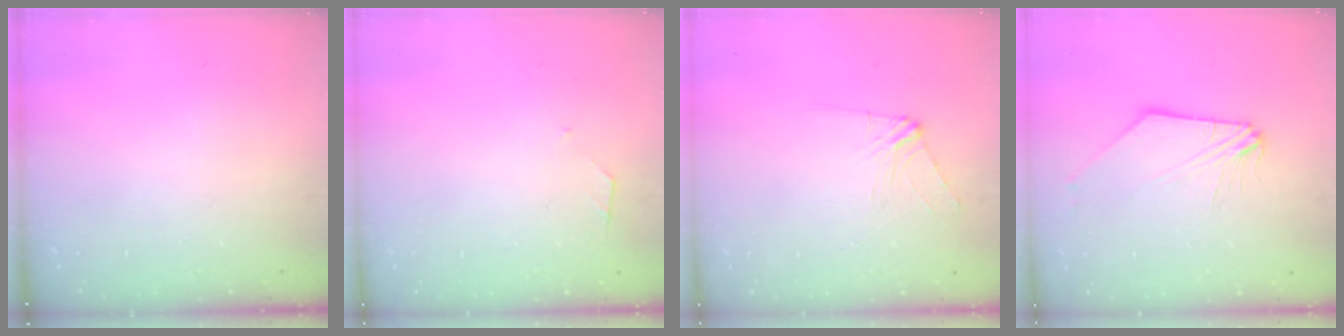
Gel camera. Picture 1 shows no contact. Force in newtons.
{"total": 2.7, "press": 2.6, "slide": 0.4}
{"total": 4.9, "press": 4.9, "slide": 0.6}
{"total": 2.5, "press": 2.5, "slide": 0.5}